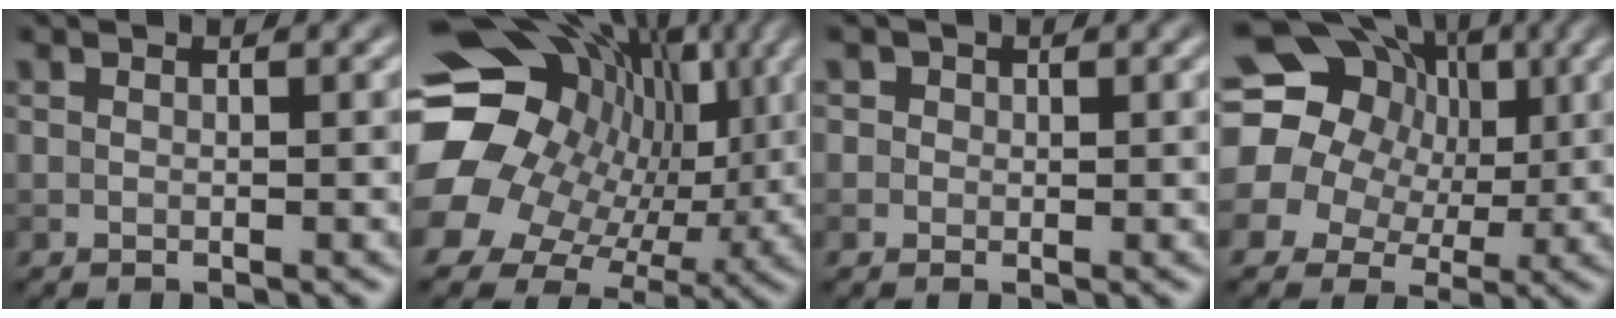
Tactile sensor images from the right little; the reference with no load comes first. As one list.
[{"total": 15.9, "force": [3.2, 13.3, 8.3], "torque": [-0.164, 0.004, 0.054]}, {"total": 1.2, "force": [0.5, 1.1, 0.3], "torque": [0.001, 0.001, 0.000]}, {"total": 18.1, "force": [4.1, 15.9, 7.7], "torque": [-0.160, 0.031, 0.036]}]